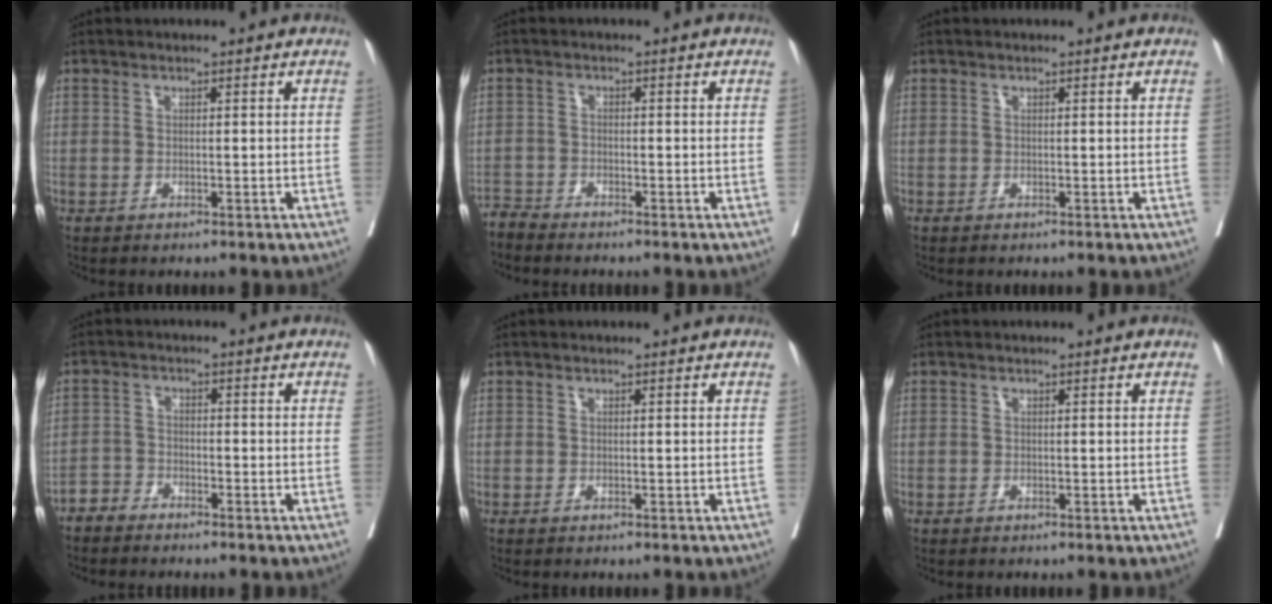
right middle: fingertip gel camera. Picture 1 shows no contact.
{"total": 2.0, "force": [-1.9, -0.2, -0.7], "torque": [0.020, -0.010, -0.039]}
{"total": 0.0}
{"total": 2.3, "force": [-2.1, 0.7, -0.3], "torque": [0.008, 0.000, -0.044]}
{"total": 0.0}
{"total": 0.0}